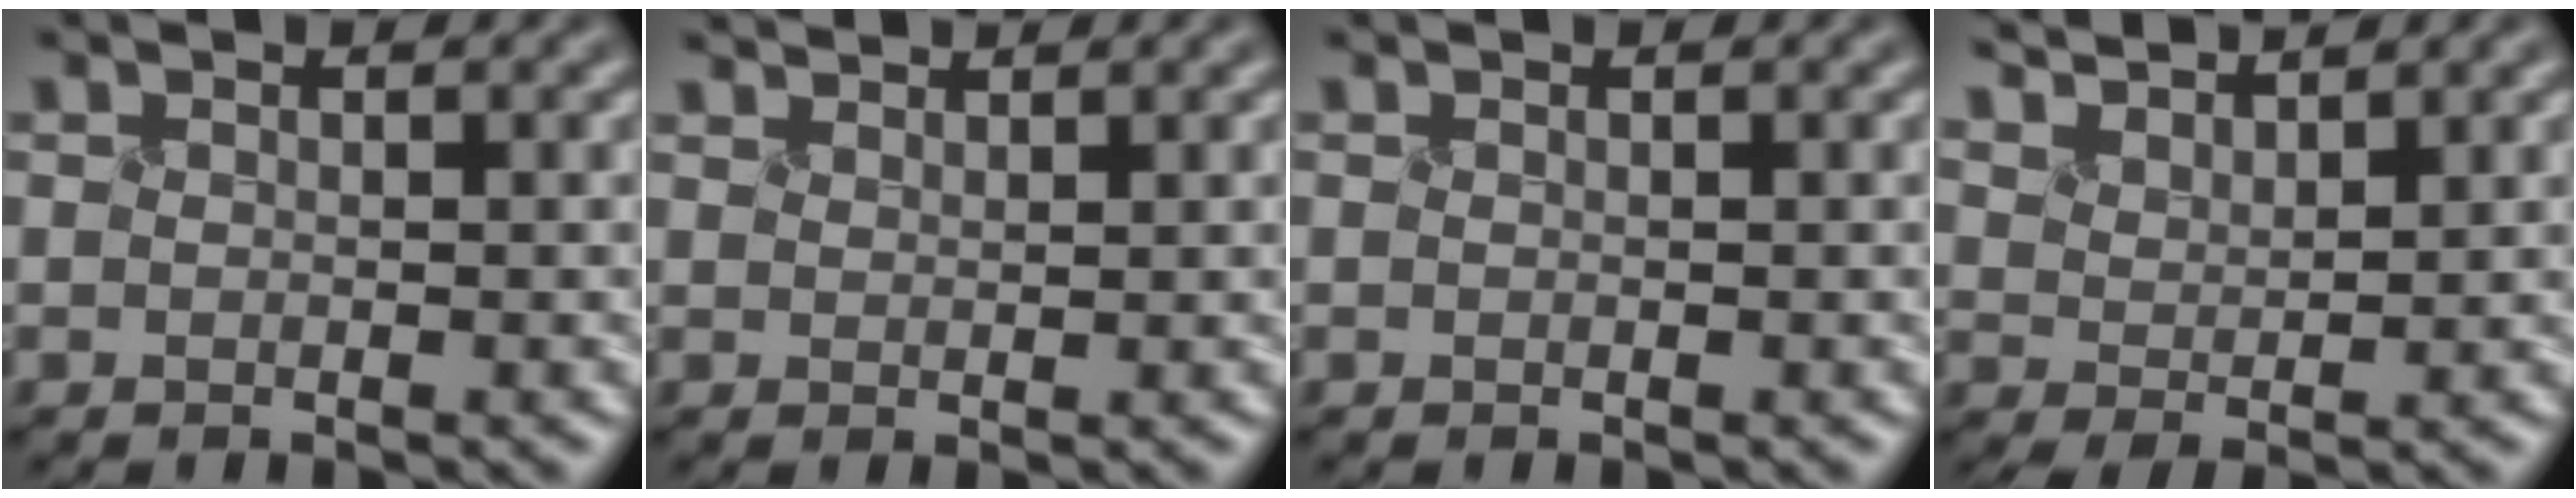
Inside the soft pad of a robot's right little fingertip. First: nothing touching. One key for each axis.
{"total": 1.9, "fx": 1.8, "fy": 0.6, "fz": 0.5, "tx": -0.028, "ty": -0.003, "tz": 0.040}
{"total": 0.0}
{"total": 4.0, "fx": 3.7, "fy": 0.7, "fz": 1.4, "tx": -0.043, "ty": -0.006, "tz": 0.074}